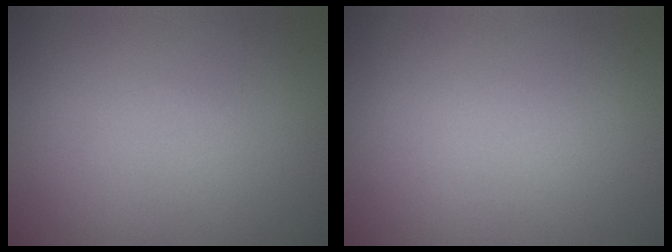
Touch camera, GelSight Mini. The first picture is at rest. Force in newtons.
{"total": 0.0}